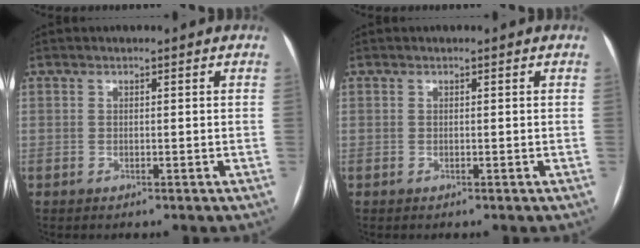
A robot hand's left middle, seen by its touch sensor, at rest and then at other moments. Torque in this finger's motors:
{"motor_torque": [-0.01, 0.02, 0.02, 0.00]}